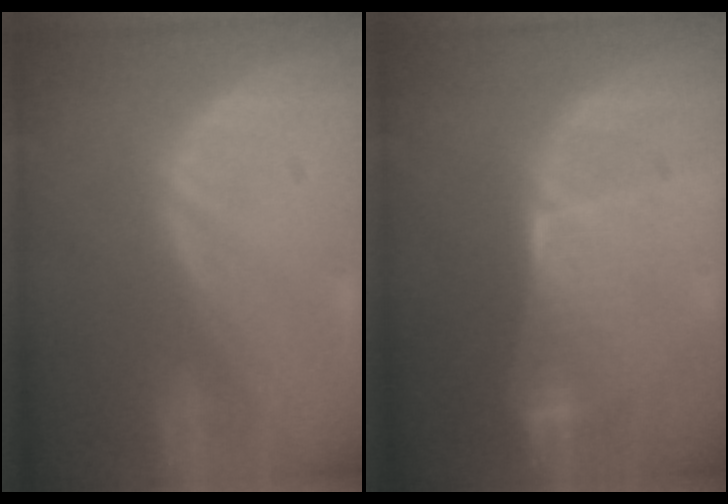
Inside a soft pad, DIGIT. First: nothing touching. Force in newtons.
{"total": 6.5, "press": 6.2, "slide": 2.0}